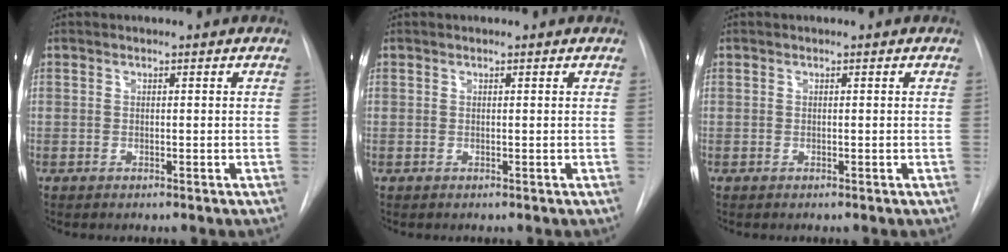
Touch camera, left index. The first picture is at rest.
{"total": 0.8, "force": [-0.8, -0.1, -0.2], "torque": [0.002, -0.006, -0.015]}
{"total": 0.0}